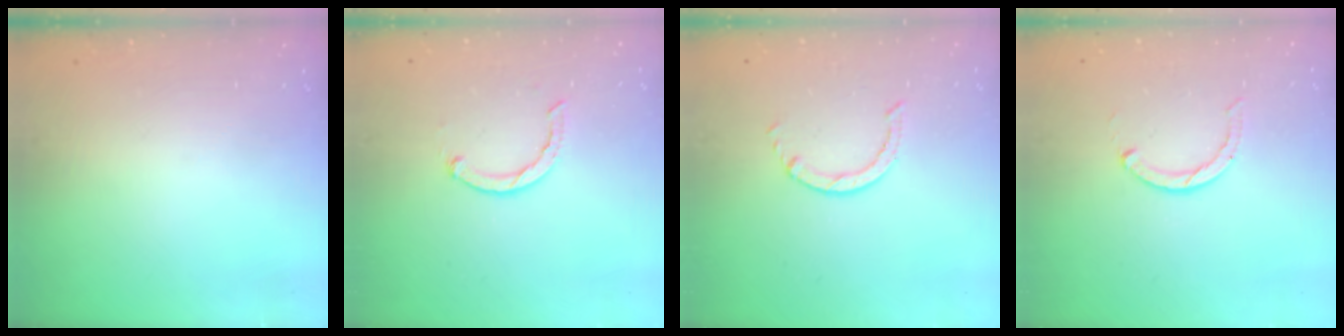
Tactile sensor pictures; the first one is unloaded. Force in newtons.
{"total": 1.9, "press": 1.9, "slide": 0.3}
{"total": 0.6, "press": 0.6, "slide": 0.1}
{"total": 2.3, "press": 2.3, "slide": 0.4}